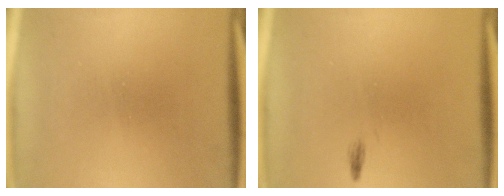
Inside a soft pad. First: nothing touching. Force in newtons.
{"total": 0.5}